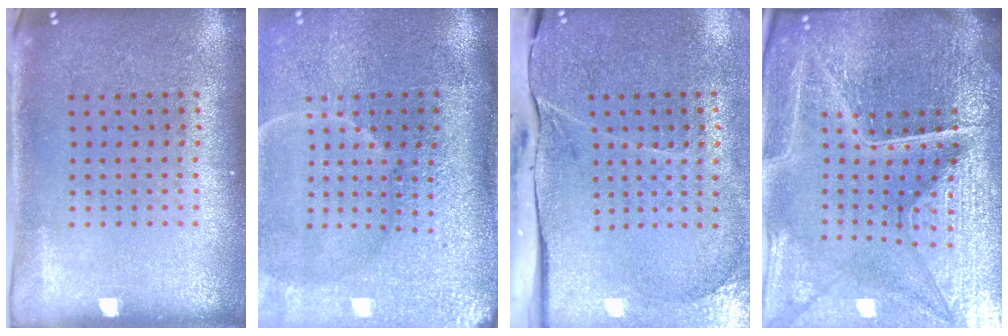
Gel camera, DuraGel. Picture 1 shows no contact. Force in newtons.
{"total": 4.6, "press": 3.8, "slide": 2.5}
{"total": 4.1, "press": 3.4, "slide": 2.3}
{"total": 6.9, "press": 6.1, "slide": 3.3}